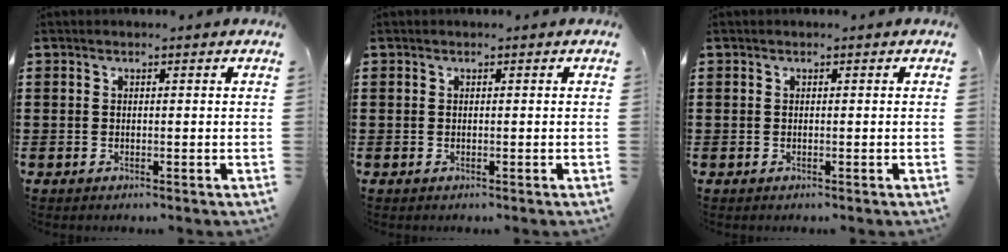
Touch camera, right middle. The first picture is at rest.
{"total": 0.0}
{"total": 0.0}